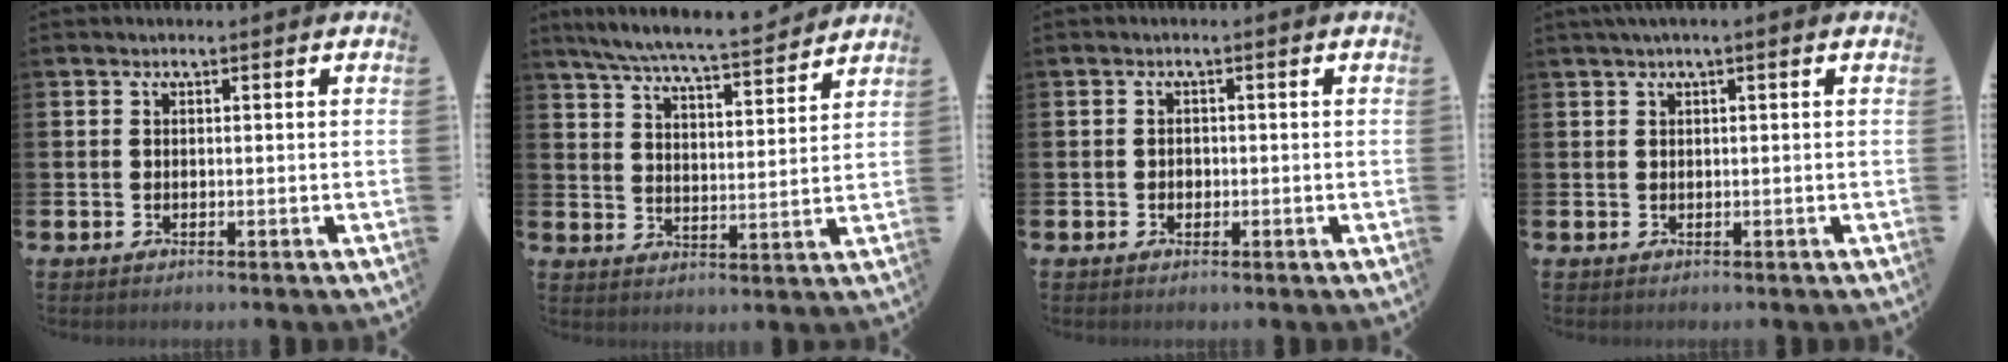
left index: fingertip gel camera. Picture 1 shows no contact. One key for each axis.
{"total": 7.4, "fx": 7.0, "fy": 0.2, "fz": 2.3, "tx": -0.061, "ty": -0.050, "tz": 0.121}
{"total": 1.0, "fx": -0.3, "fy": 0.9, "fz": 0.4, "tx": -0.006, "ty": 0.005, "tz": -0.007}
{"total": 1.0, "fx": 0.5, "fy": -0.1, "fz": 0.9, "tx": -0.023, "ty": 0.004, "tz": 0.010}